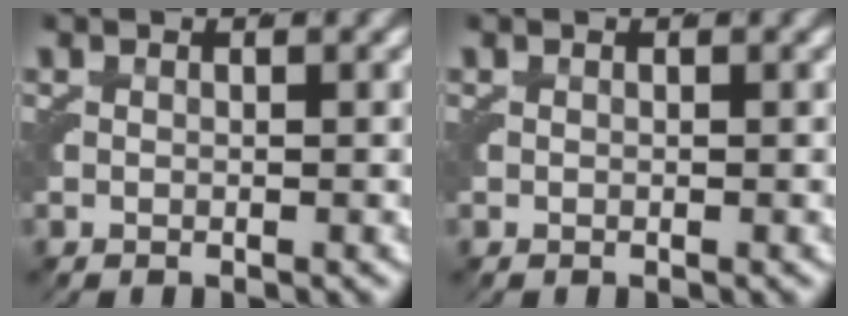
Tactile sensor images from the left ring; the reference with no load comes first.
{"total": 0.0}